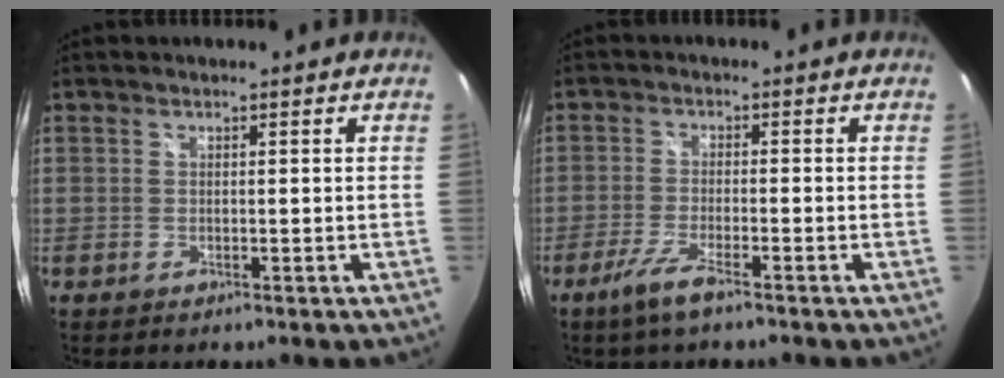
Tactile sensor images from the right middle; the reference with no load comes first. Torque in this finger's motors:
{"motor_torque": [0.66, -0.63, 0.03, 0.06]}